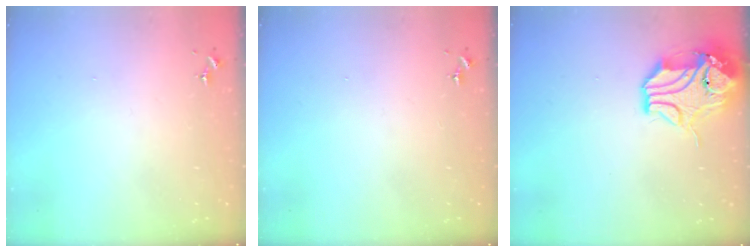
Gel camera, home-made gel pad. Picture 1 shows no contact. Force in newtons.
{"total": 0.0}
{"total": 13.3, "press": 13.2, "slide": 2.0}